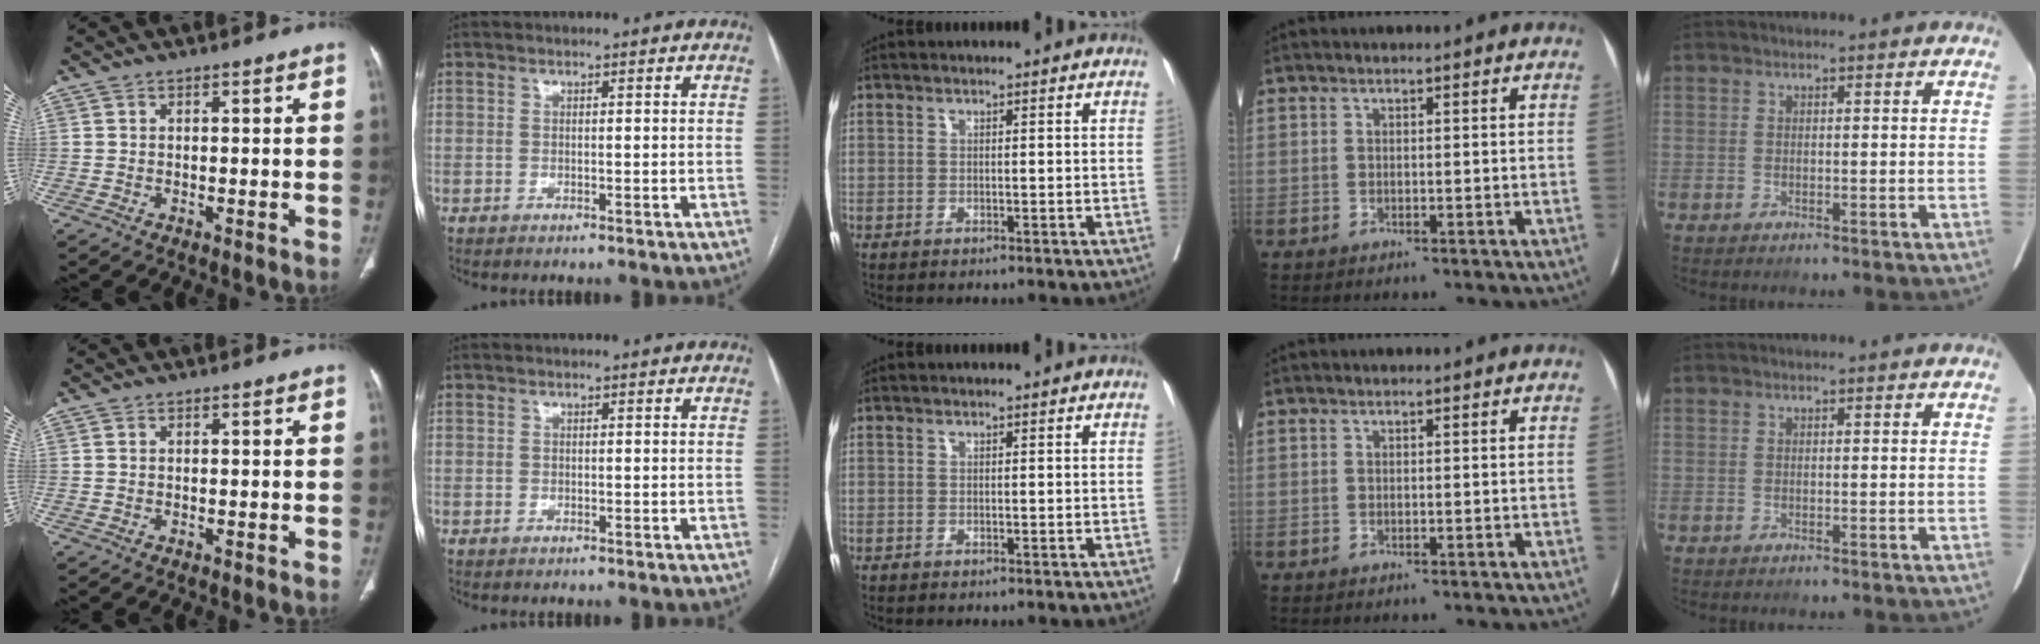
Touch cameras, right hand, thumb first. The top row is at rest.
{}